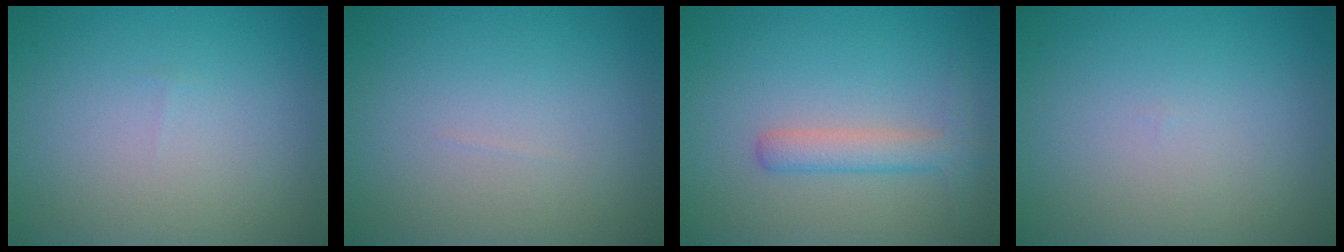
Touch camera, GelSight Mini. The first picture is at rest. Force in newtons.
{"total": 0.0}
{"total": 2.7, "press": 2.7, "slide": 0.1}
{"total": 0.0}